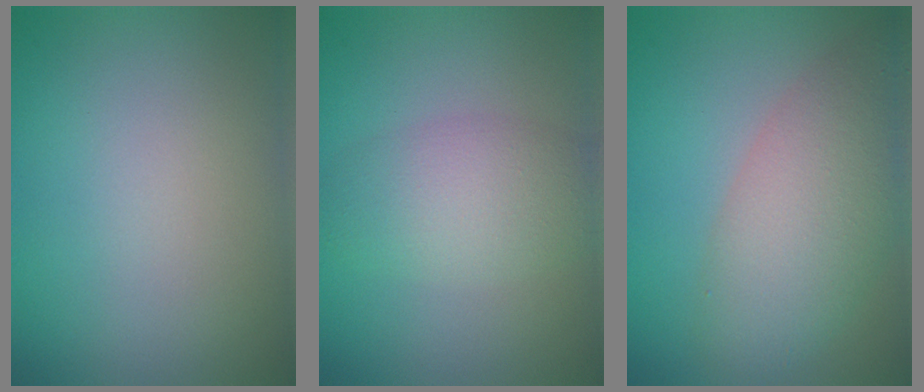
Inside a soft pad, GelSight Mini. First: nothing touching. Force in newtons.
{"total": 4.5, "press": 4.5, "slide": 0.3}
{"total": 6.4, "press": 6.4, "slide": 0.4}